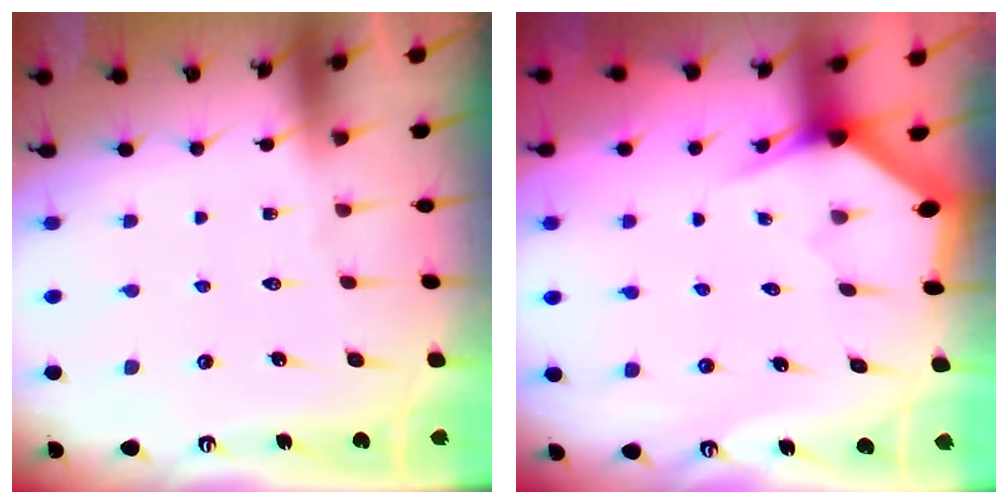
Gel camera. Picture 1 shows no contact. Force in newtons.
{"total": 3.0, "press": 3.0, "slide": 0.0}